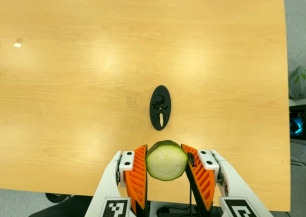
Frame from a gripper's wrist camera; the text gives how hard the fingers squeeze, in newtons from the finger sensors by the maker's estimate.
{"total": 9.0, "left": 8.2, "right": 9.7}